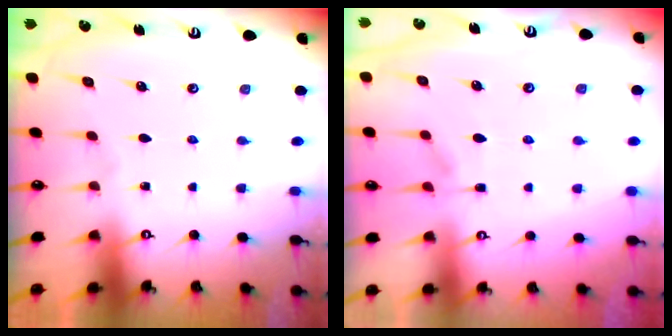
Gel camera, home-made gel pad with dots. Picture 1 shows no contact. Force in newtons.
{"total": 1.2, "press": 0.3, "slide": 1.1}